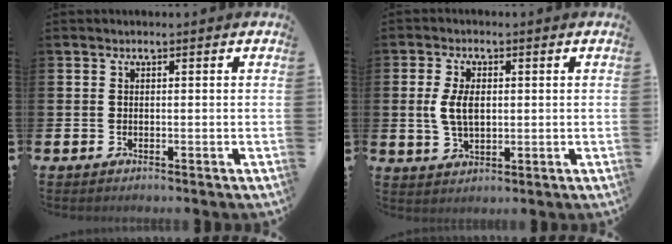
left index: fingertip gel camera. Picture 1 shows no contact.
{"total": 5.0, "force": [0.9, 2.8, 4.0], "torque": [-0.071, 0.006, 0.011]}